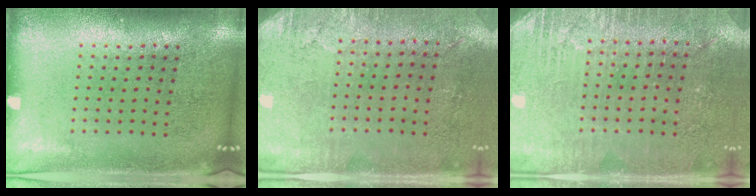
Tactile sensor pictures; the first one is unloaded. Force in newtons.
{"total": 2.9, "press": 2.4, "slide": 1.7}
{"total": 2.9, "press": 2.8, "slide": 0.6}